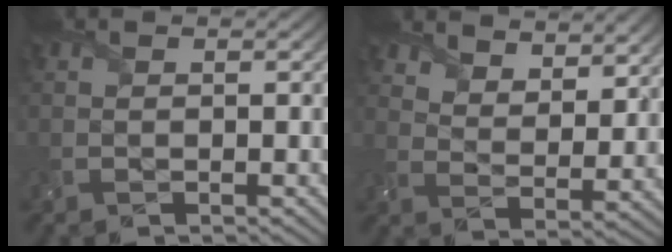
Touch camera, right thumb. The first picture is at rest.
{"total": 6.9, "force": [6.1, 2.4, 2.3], "torque": [-0.050, -0.005, 0.114]}